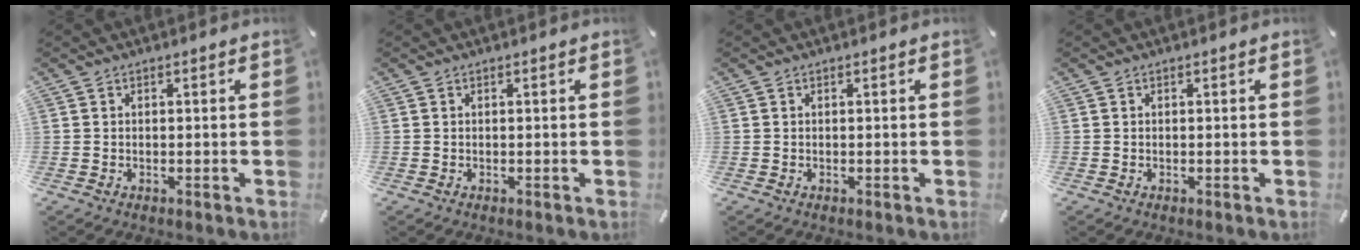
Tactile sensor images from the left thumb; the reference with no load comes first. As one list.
[{"total": 0.0}, {"total": 0.0}, {"total": 0.0}]